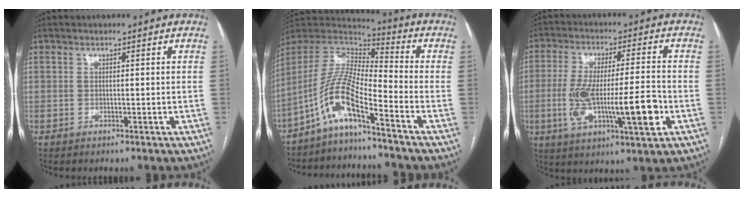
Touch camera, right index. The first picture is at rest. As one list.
[{"total": 10.6, "force": [-7.0, 1.0, 7.9], "torque": [-0.175, 0.013, -0.138]}, {"total": 14.5, "force": [-3.5, 2.4, 13.9], "torque": [-0.254, 0.002, -0.053]}]